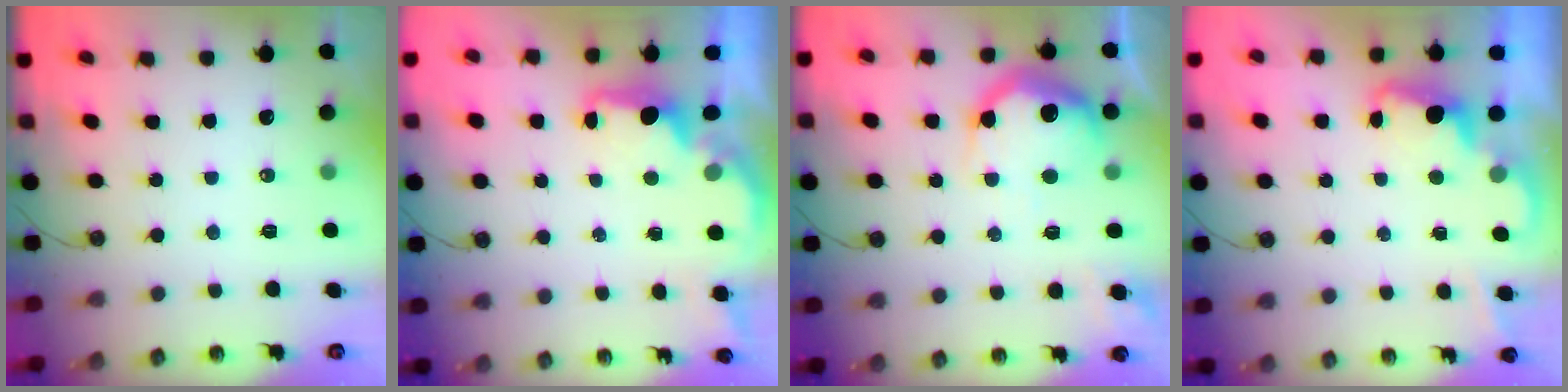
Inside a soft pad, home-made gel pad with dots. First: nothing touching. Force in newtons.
{"total": 1.6, "press": 1.5, "slide": 0.5}
{"total": 19.3, "press": 19.2, "slide": 1.6}
{"total": 2.3, "press": 2.2, "slide": 0.6}